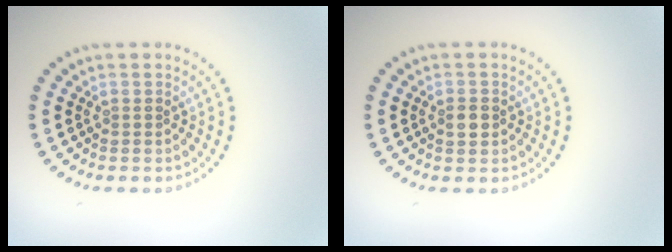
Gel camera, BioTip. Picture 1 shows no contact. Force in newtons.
{"total": 1.5, "press": 1.5, "slide": 0.2}